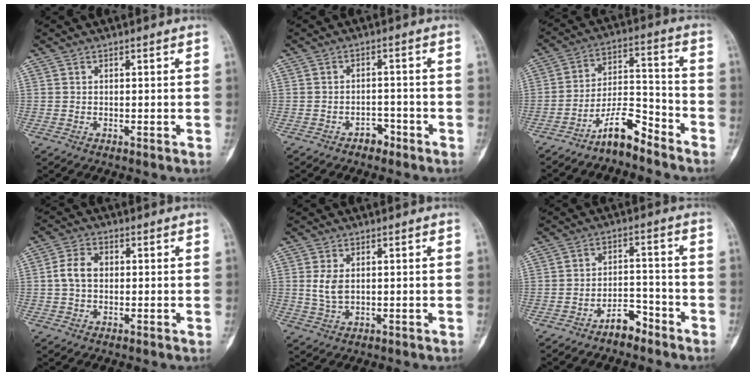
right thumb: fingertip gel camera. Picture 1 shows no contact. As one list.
[{"total": 2.8, "force": [-2.0, 1.7, 1.0], "torque": [-0.006, 0.018, -0.030]}, {"total": 9.0, "force": [-7.2, 2.4, 4.8], "torque": [-0.084, 0.076, -0.134]}, {"total": 5.1, "force": [0.3, 3.6, 3.5], "torque": [-0.068, 0.014, -0.001]}, {"total": 4.0, "force": [0.6, 2.3, 3.1], "torque": [-0.065, -0.004, 0.016]}, {"total": 5.1, "force": [-3.9, 2.4, 2.3], "torque": [-0.022, 0.041, -0.066]}]